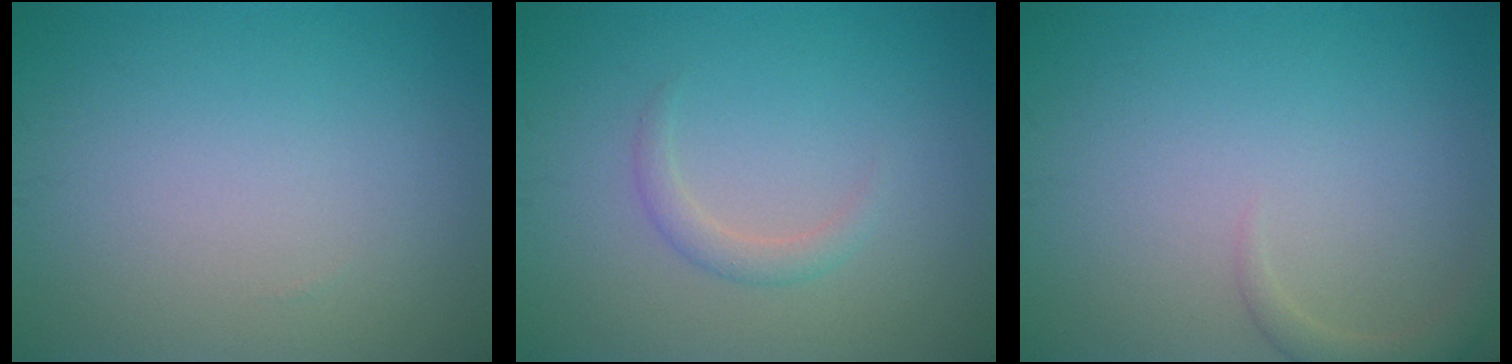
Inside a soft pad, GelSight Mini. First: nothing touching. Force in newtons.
{"total": 1.4, "press": 1.4, "slide": 0.1}
{"total": 1.5, "press": 1.5, "slide": 0.1}